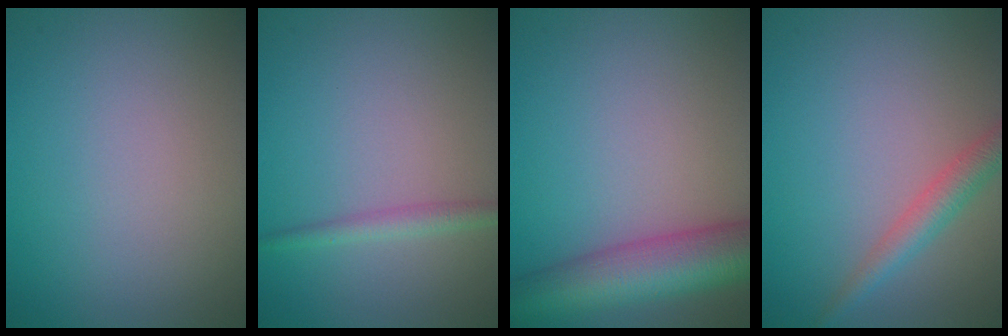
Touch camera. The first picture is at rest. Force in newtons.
{"total": 1.7, "press": 1.7, "slide": 0.0}
{"total": 8.4, "press": 8.4, "slide": 0.3}
{"total": 2.5, "press": 2.5, "slide": 0.1}